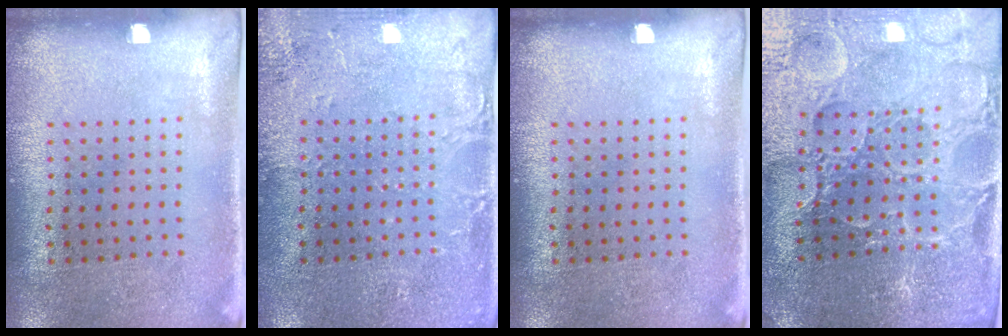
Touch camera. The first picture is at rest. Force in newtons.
{"total": 2.8, "press": 2.8, "slide": 0.4}
{"total": 0.0}
{"total": 3.5, "press": 3.4, "slide": 0.6}